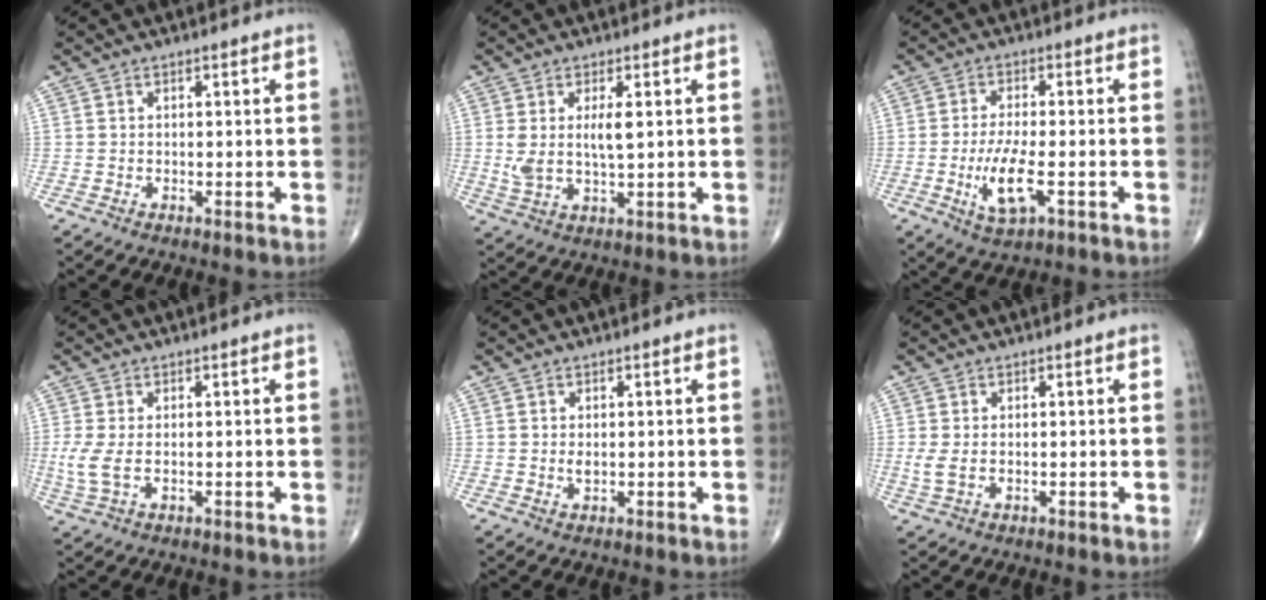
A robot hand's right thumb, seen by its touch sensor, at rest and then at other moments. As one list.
[{"total": 6.1, "force": [1.2, 2.1, 5.7], "torque": [-0.119, -0.010, 0.028]}, {"total": 7.7, "force": [-2.2, 2.3, 6.9], "torque": [-0.139, -0.002, -0.038]}, {"total": 4.3, "force": [-0.4, 2.1, 3.7], "torque": [-0.101, -0.005, -0.005]}, {"total": 1.1, "force": [0.1, 0.5, 0.9], "torque": [-0.016, -0.003, 0.004]}, {"total": 2.2, "force": [-0.2, 1.2, 1.9], "torque": [-0.054, -0.002, -0.001]}]